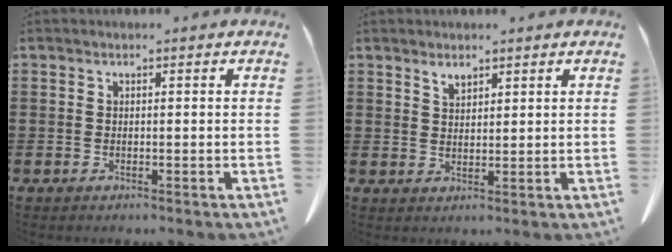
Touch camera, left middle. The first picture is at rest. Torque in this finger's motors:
{"motor_torque": [0.08, 0.06, 0.00, 0.02]}